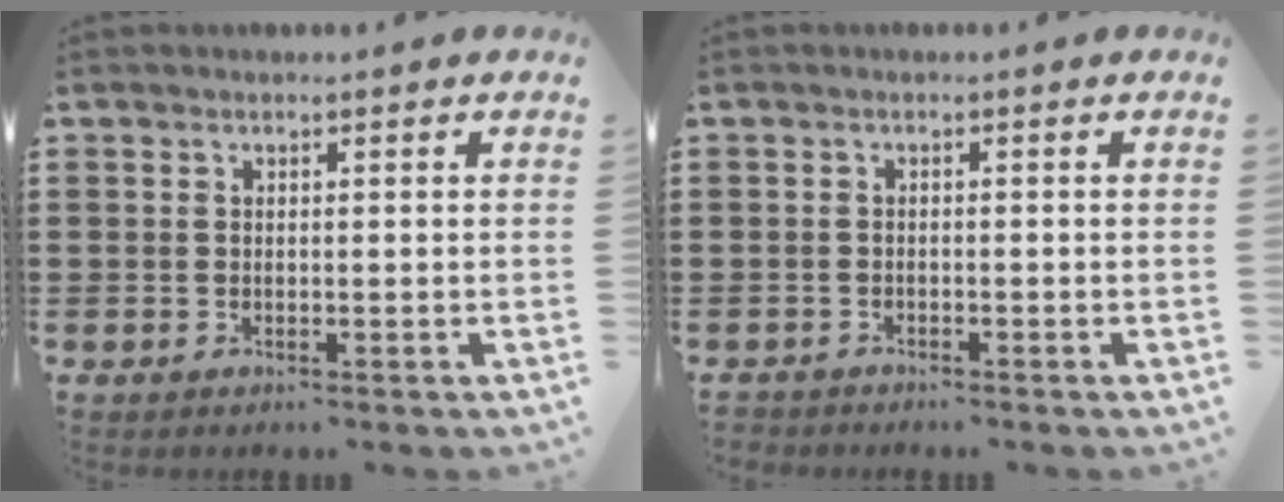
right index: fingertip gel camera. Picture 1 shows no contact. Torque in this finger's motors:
{"motor_torque": [-2.05, 0.09, -1.06, -0.18]}